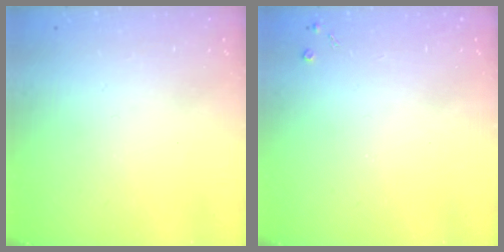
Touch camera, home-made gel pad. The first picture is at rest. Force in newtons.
{"total": 2.5, "press": 2.5, "slide": 0.5}